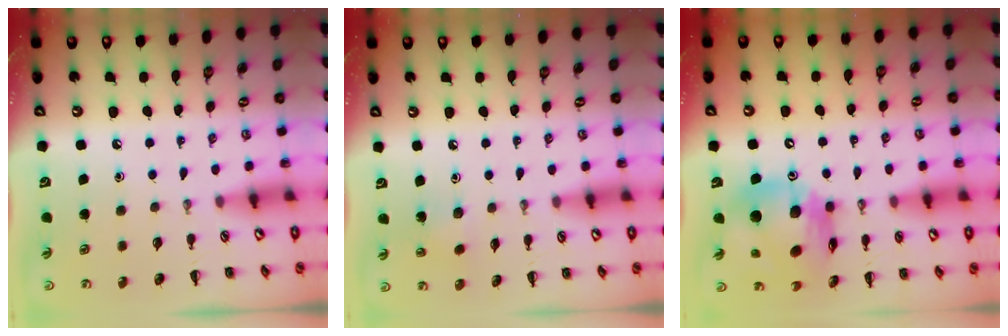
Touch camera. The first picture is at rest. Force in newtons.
{"total": 2.6, "press": 2.5, "slide": 0.7}
{"total": 14.8, "press": 14.2, "slide": 4.4}